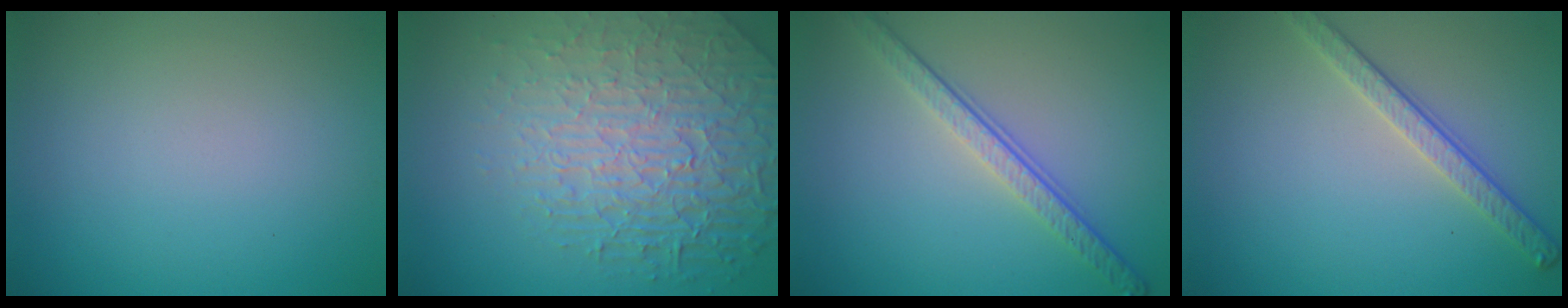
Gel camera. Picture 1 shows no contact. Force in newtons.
{"total": 7.3, "press": 5.7, "slide": 4.6}
{"total": 3.9, "press": 2.7, "slide": 2.8}
{"total": 2.7, "press": 2.6, "slide": 0.9}